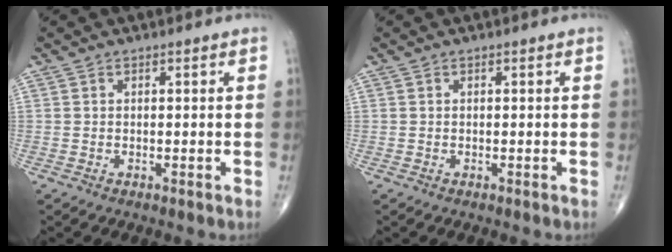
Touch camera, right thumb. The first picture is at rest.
{"total": 0.0}